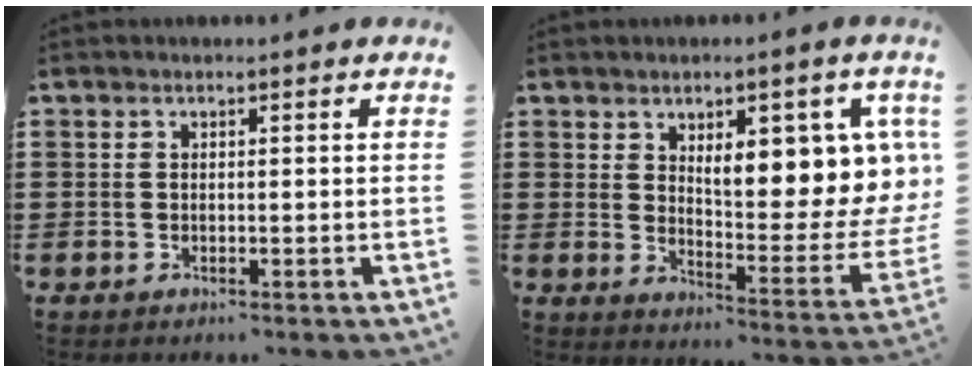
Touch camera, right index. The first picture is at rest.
{"total": 10.6, "force": [4.9, 4.2, 8.4], "torque": [-0.110, -0.040, 0.075]}